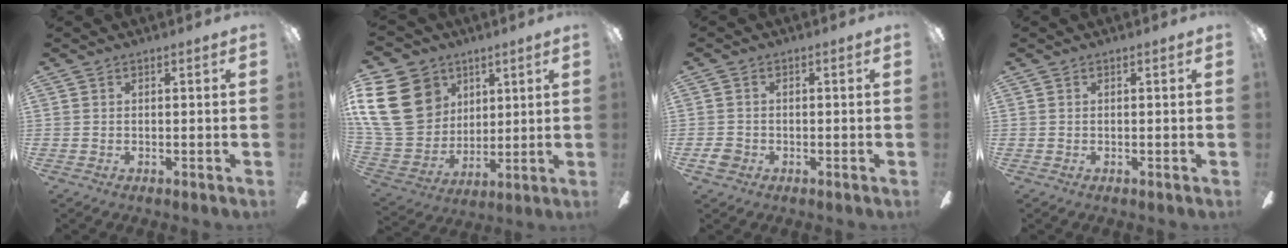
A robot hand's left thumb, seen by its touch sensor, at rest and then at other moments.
{"total": 21.5, "force": [7.5, 17.0, 10.7], "torque": [-0.235, -0.022, 0.144]}
{"total": 2.9, "force": [-1.2, 2.3, 1.2], "torque": [-0.025, 0.007, -0.024]}
{"total": 0.0}